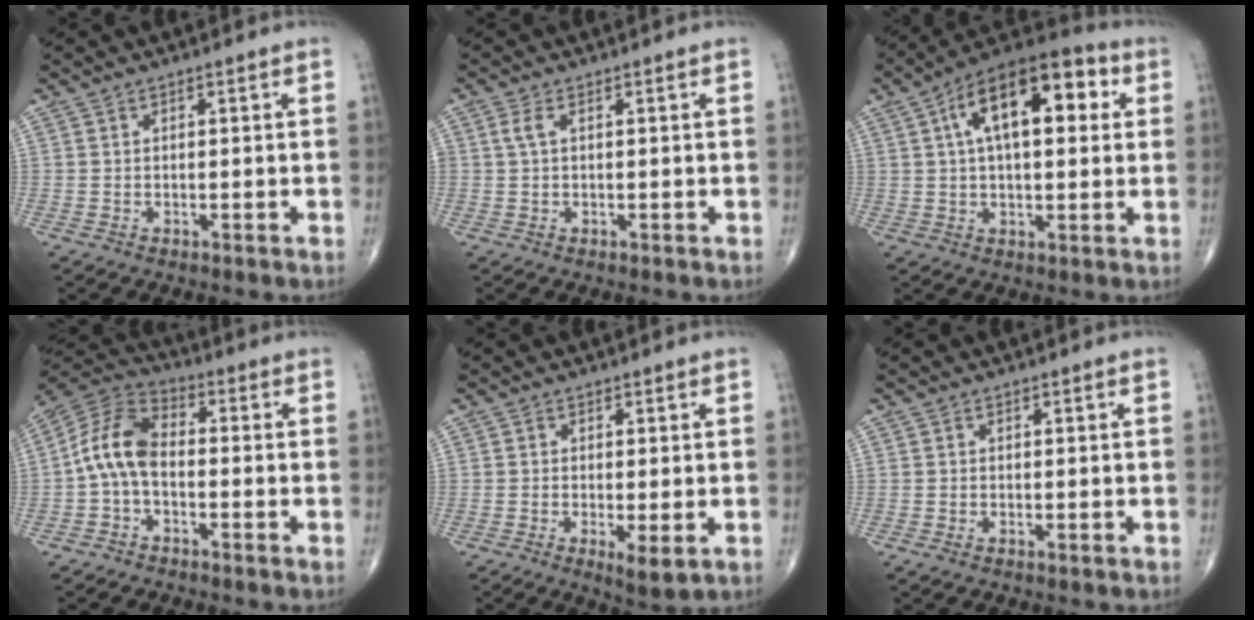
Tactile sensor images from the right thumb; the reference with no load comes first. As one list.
[{"total": 1.8, "force": [0.5, 0.8, 1.5], "torque": [-0.041, 0.009, 0.012]}, {"total": 18.4, "force": [5.1, 8.9, 15.4], "torque": [-0.219, 0.028, 0.069]}, {"total": 9.4, "force": [-1.2, 5.6, 7.5], "torque": [-0.142, 0.032, -0.038]}, {"total": 4.3, "force": [-1.1, 1.2, 4.0], "torque": [-0.068, -0.014, -0.018]}, {"total": 0.5, "force": [-0.2, 0.1, 0.5], "torque": [-0.011, -0.002, -0.005]}]